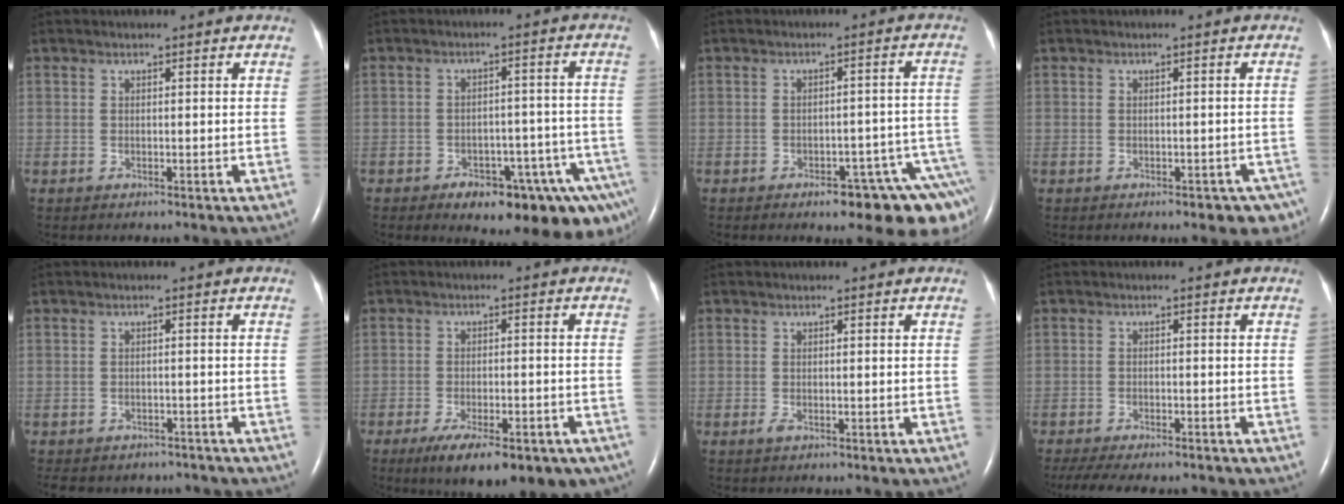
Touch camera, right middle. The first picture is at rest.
{"total": 15.3, "force": [-9.5, 5.6, 10.6], "torque": [-0.068, 0.028, -0.116]}
{"total": 13.3, "force": [-9.4, 3.5, 8.8], "torque": [-0.021, 0.029, -0.106]}
{"total": 6.1, "force": [-4.4, 2.8, 3.2], "torque": [-0.014, 0.002, -0.049]}
{"total": 10.6, "force": [-8.9, 5.1, 2.7], "torque": [-0.064, 0.001, -0.104]}
{"total": 13.9, "force": [-9.6, 4.7, 8.9], "torque": [-0.108, -0.007, -0.131]}
{"total": 0.7, "force": [-0.4, 0.2, 0.5], "torque": [-0.015, -0.001, -0.006]}
{"total": 11.8, "force": [-10.1, 2.9, 5.4], "torque": [-0.099, -0.014, -0.138]}